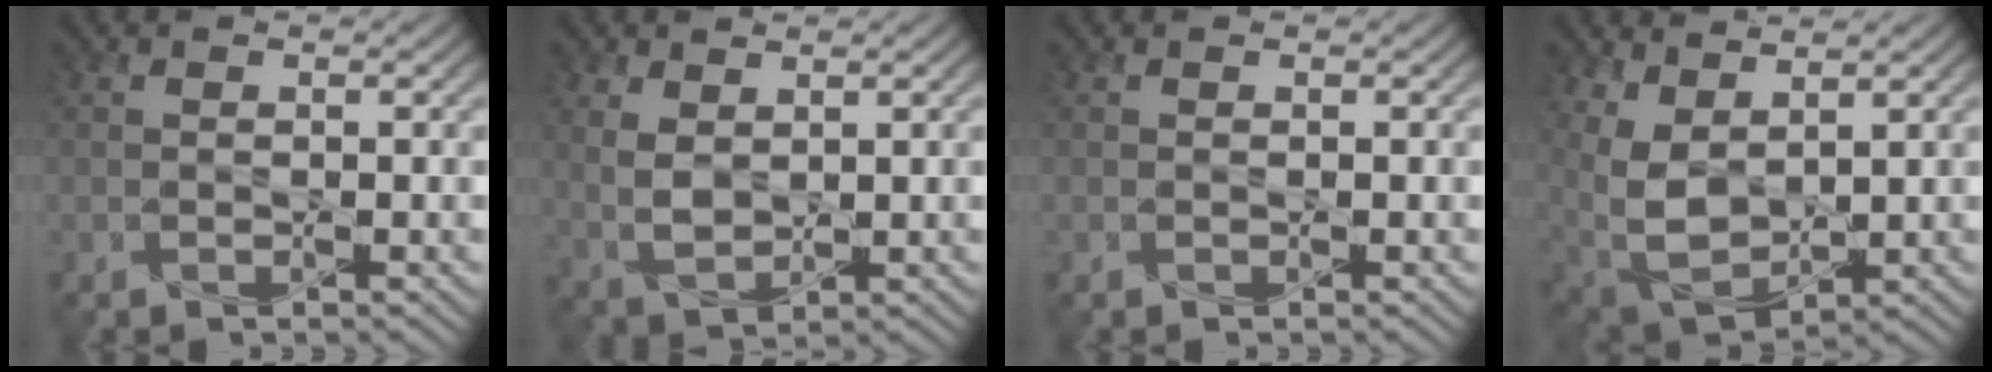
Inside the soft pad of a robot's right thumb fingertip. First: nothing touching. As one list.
[{"total": 4.0, "force": [1.6, 2.3, 2.9], "torque": [-0.079, -0.003, 0.035]}, {"total": 0.0}, {"total": 7.6, "force": [3.1, 4.1, 5.6], "torque": [-0.160, -0.004, 0.068]}]